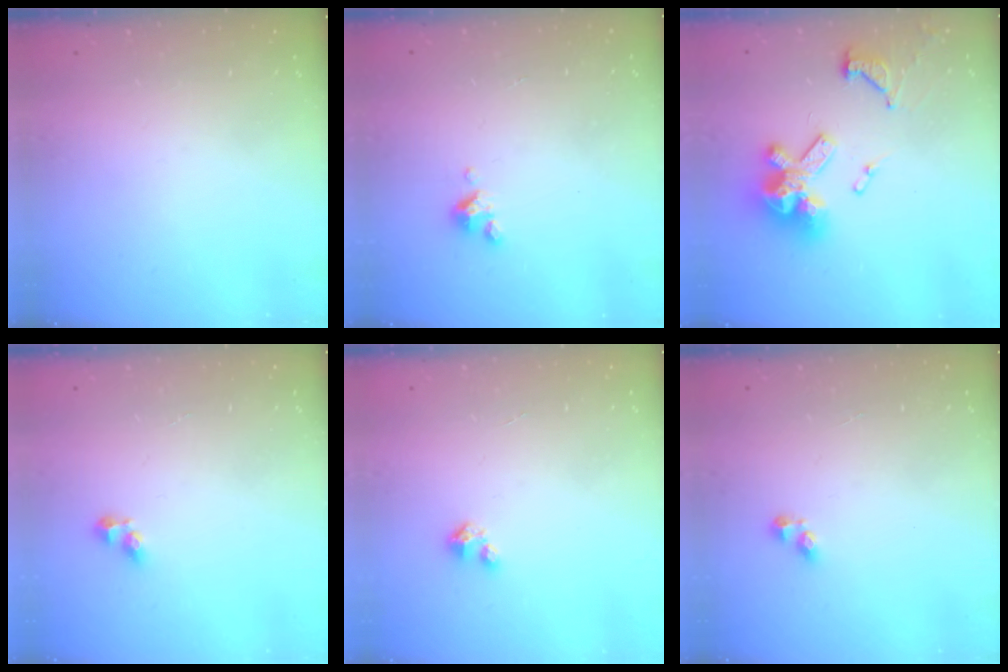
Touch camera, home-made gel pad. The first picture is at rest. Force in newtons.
{"total": 3.7, "press": 3.7, "slide": 0.3}
{"total": 15.2, "press": 15.1, "slide": 1.8}
{"total": 4.8, "press": 4.7, "slide": 0.7}
{"total": 1.4, "press": 1.4, "slide": 0.2}
{"total": 2.9, "press": 2.9, "slide": 0.4}